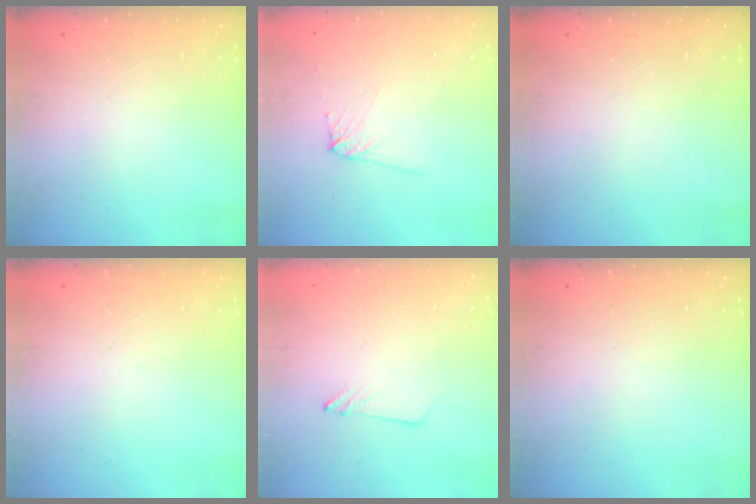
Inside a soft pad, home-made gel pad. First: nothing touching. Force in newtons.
{"total": 6.3, "press": 6.3, "slide": 0.8}
{"total": 0.0}
{"total": 0.0}
{"total": 1.5, "press": 1.5, "slide": 0.1}
{"total": 0.0}